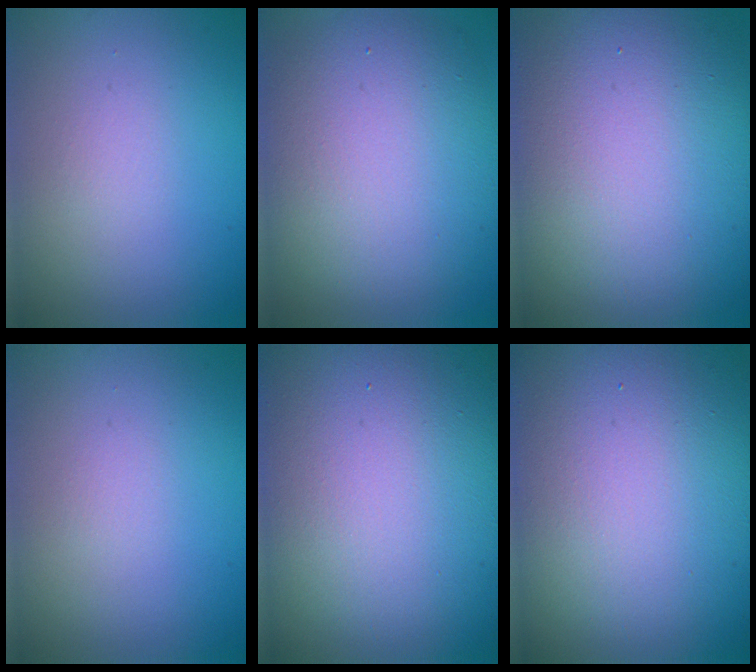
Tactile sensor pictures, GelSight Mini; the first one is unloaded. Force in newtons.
{"total": 10.8, "press": 10.7, "slide": 0.8}
{"total": 18.2, "press": 18.1, "slide": 0.8}
{"total": 0.5, "press": 0.5, "slide": 0.0}
{"total": 24.9, "press": 24.8, "slide": 1.4}
{"total": 24.9, "press": 24.8, "slide": 1.4}